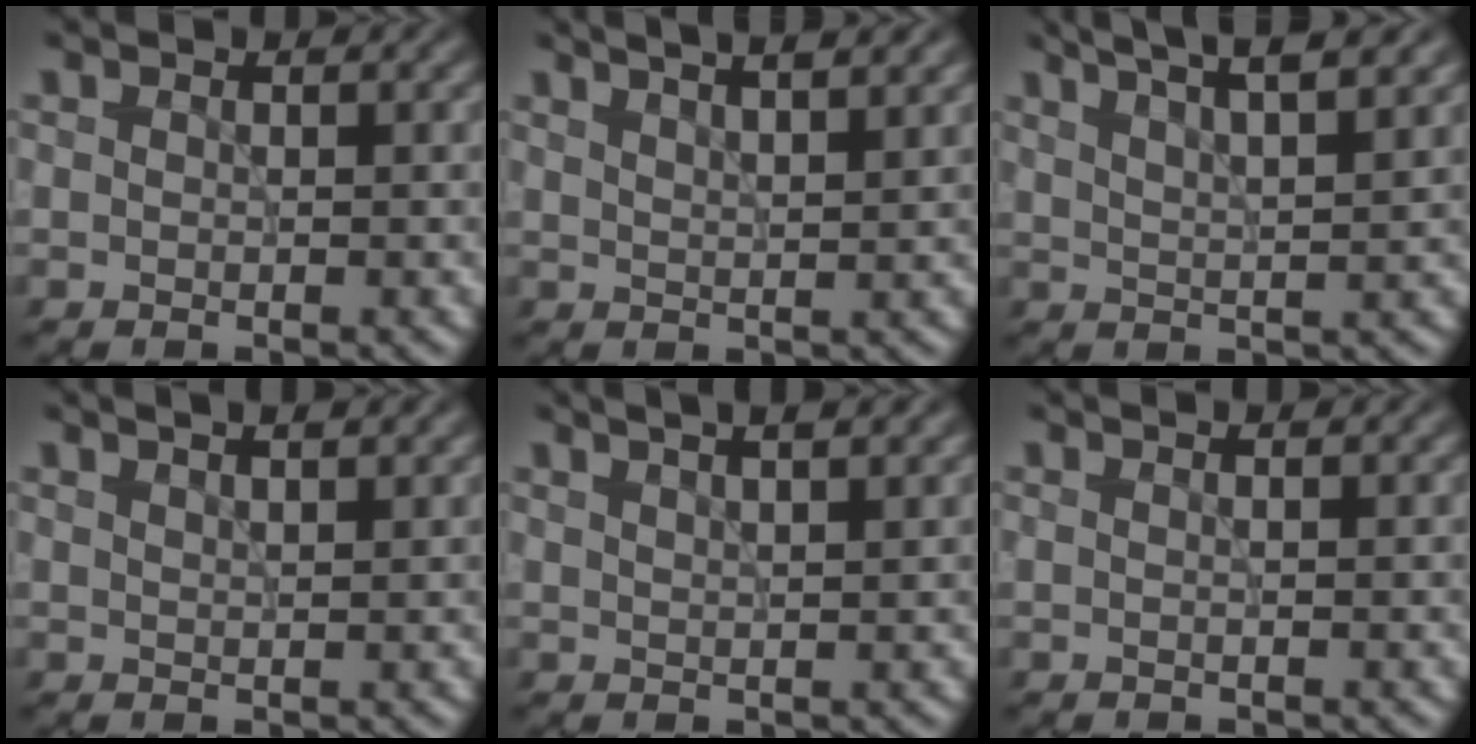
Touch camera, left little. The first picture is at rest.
{"total": 6.5, "force": [4.5, 2.3, 4.1], "torque": [-0.025, 0.039, 0.034]}
{"total": 7.0, "force": [5.1, 1.5, 4.6], "torque": [-0.045, 0.029, 0.047]}
{"total": 4.3, "force": [2.8, 1.7, 2.7], "torque": [-0.006, 0.029, 0.005]}
{"total": 5.7, "force": [3.7, 2.2, 3.8], "torque": [-0.020, 0.039, 0.021]}
{"total": 1.6, "force": [0.7, 0.6, 1.3], "torque": [-0.010, -0.002, -0.010]}